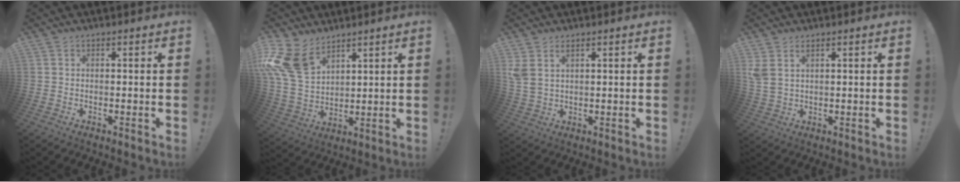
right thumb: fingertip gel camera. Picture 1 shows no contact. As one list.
[{"total": 16.2, "force": [9.1, 10.1, 8.9], "torque": [-0.190, -0.045, 0.177]}, {"total": 4.3, "force": [2.5, 2.0, 2.8], "torque": [-0.056, -0.007, 0.051]}, {"total": 3.9, "force": [2.2, 1.7, 2.7], "torque": [-0.053, -0.006, 0.043]}]